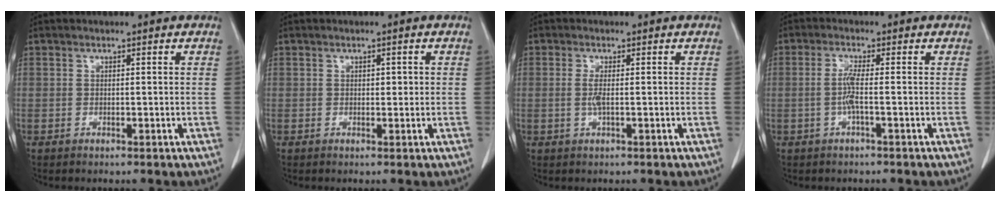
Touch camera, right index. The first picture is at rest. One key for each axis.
{"total": 1.1, "fx": 0.1, "fy": 0.6, "fz": 0.9, "tx": -0.010, "ty": 0.001, "tz": 0.001}
{"total": 1.9, "fx": -0.2, "fy": 0.2, "fz": 1.9, "tx": -0.044, "ty": -0.002, "tz": -0.003}
{"total": 2.9, "fx": -0.6, "fy": -0.3, "fz": 2.8, "tx": -0.061, "ty": -0.002, "tz": -0.014}